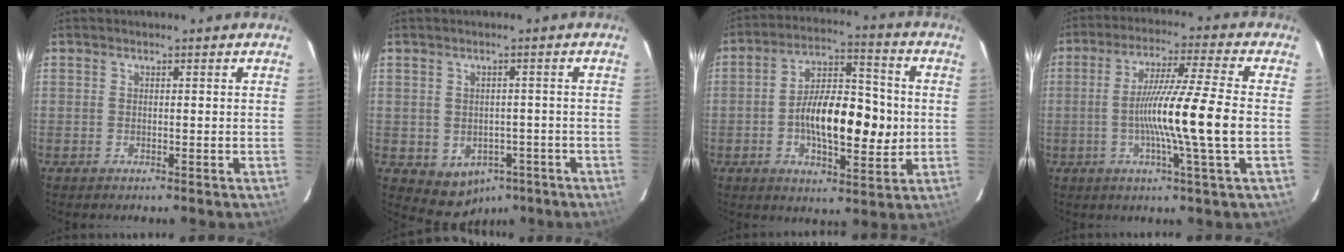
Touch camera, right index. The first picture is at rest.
{"total": 6.9, "force": [-3.2, 5.7, 2.2], "torque": [-0.040, 0.014, -0.019]}
{"total": 15.1, "force": [-1.5, 6.2, 13.7], "torque": [-0.240, 0.014, -0.026]}
{"total": 13.0, "force": [-2.2, -1.9, 12.7], "torque": [-0.219, -0.008, -0.043]}